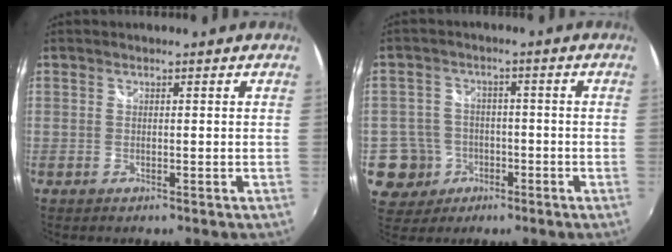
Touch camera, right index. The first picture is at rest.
{"total": 8.2, "force": [-2.8, 7.6, 1.2], "torque": [-0.054, 0.020, -0.040]}